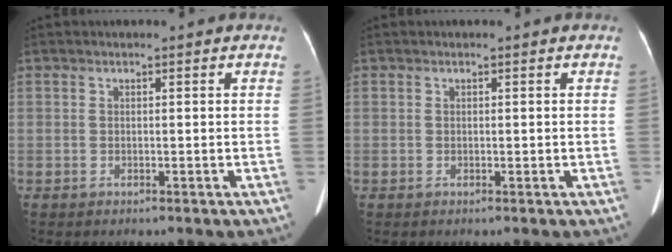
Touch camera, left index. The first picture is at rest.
{"total": 0.0}